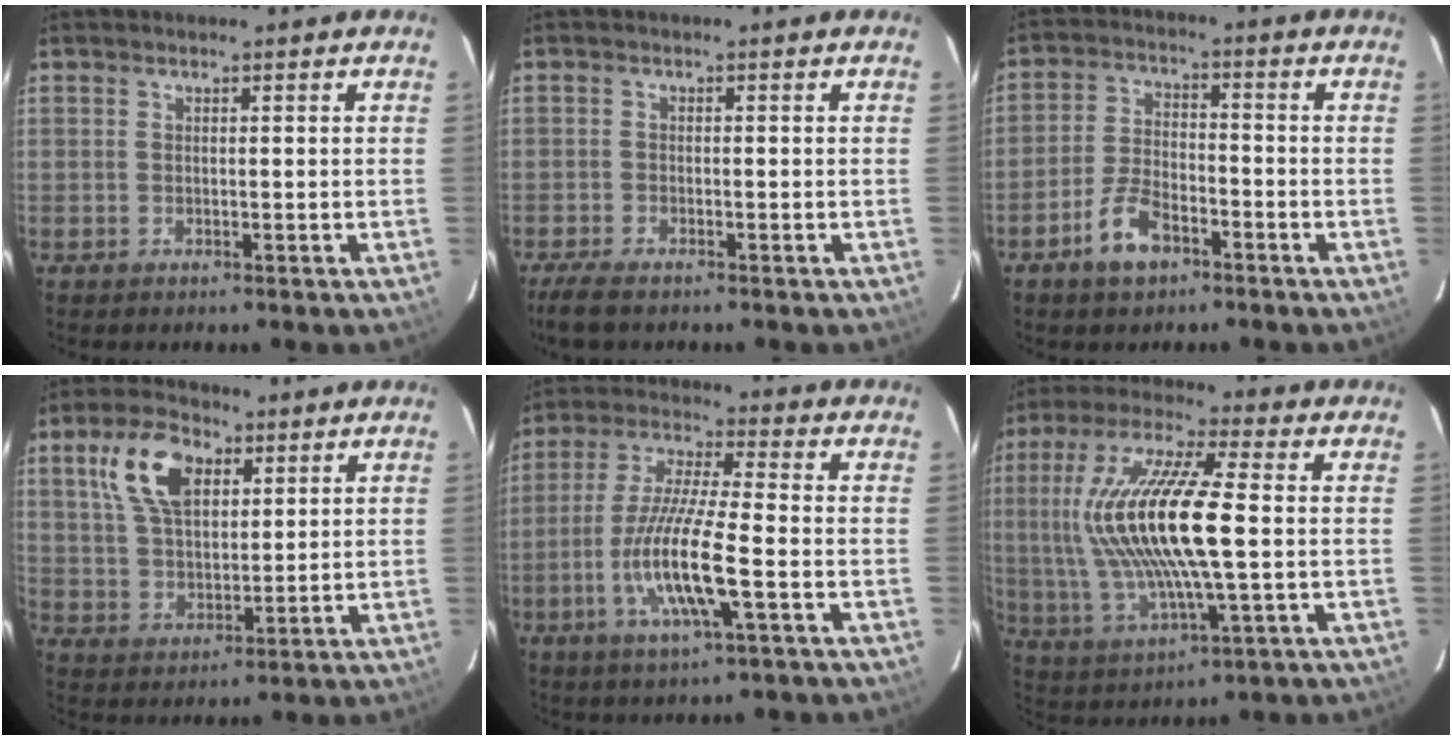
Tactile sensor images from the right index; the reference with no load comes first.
{"total": 4.2, "force": [-3.4, 1.0, 2.3], "torque": [-0.060, -0.014, -0.067]}
{"total": 7.4, "force": [-4.6, 3.5, 4.7], "torque": [-0.100, 0.007, -0.083]}
{"total": 11.9, "force": [5.2, 6.7, 8.4], "torque": [-0.161, 0.028, 0.101]}
{"total": 13.3, "force": [-4.2, 1.2, 12.6], "torque": [-0.257, -0.009, -0.080]}
{"total": 19.4, "force": [0.9, 4.6, 18.8], "torque": [-0.369, 0.002, 0.021]}